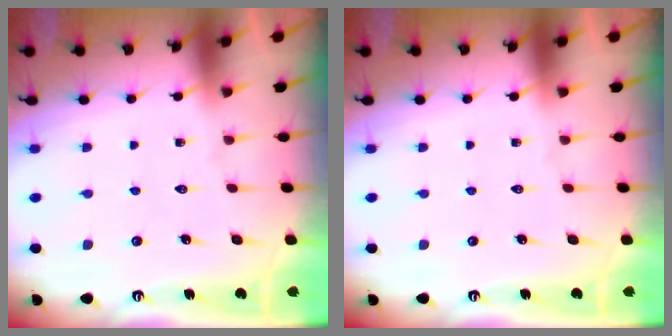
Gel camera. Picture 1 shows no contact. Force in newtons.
{"total": 0.0}